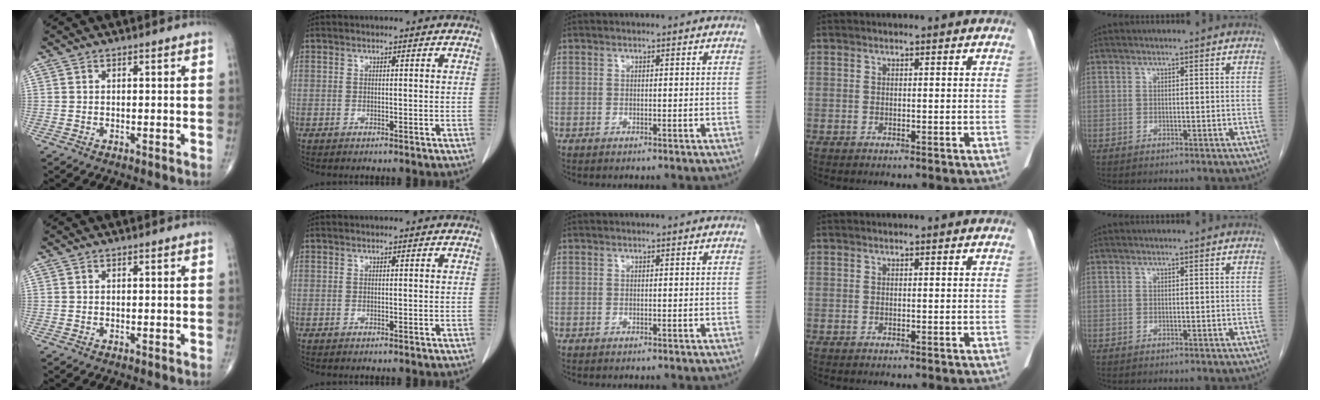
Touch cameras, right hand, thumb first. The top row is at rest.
{}